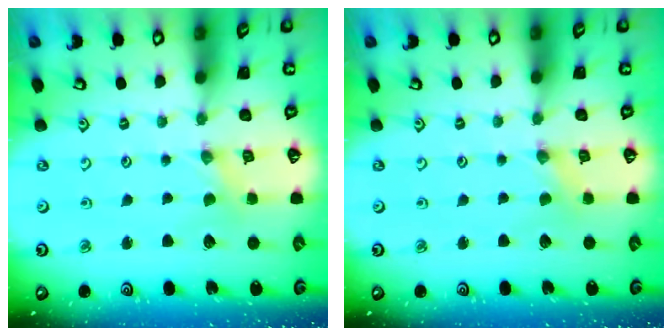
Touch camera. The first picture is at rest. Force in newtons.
{"total": 0.0}